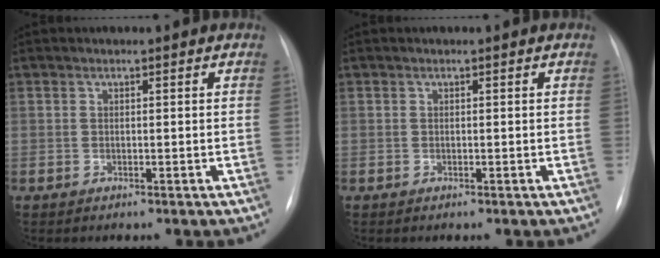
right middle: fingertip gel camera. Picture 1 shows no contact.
{"total": 0.0}